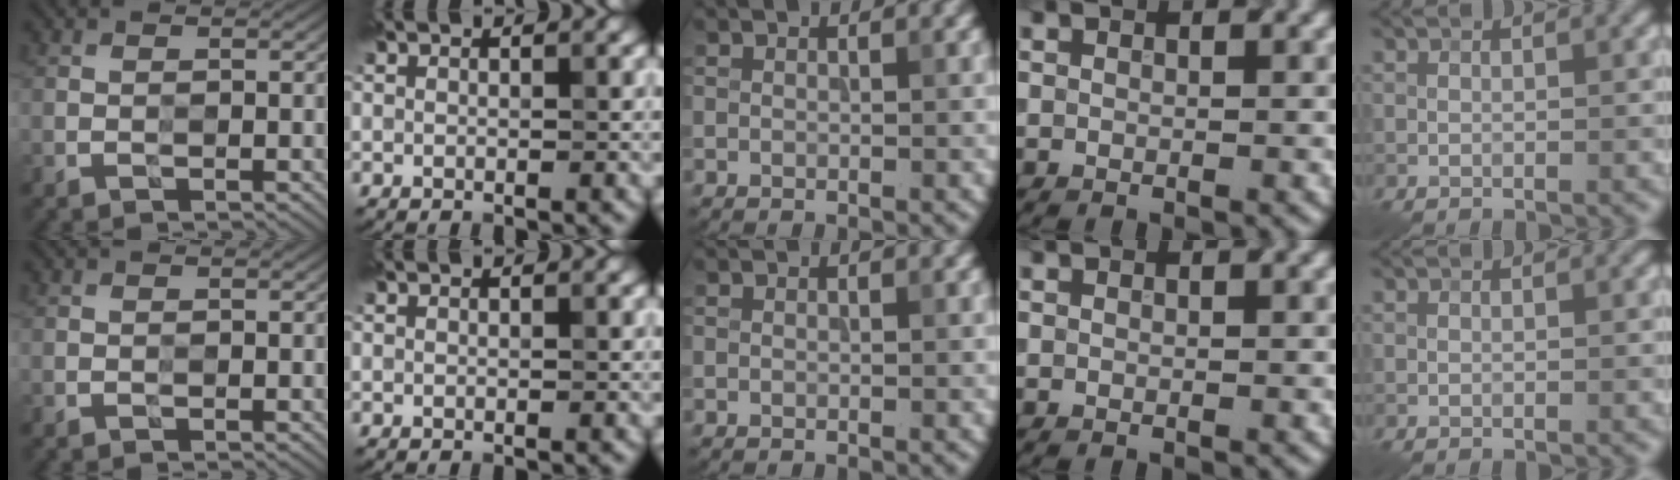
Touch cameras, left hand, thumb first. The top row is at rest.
{}